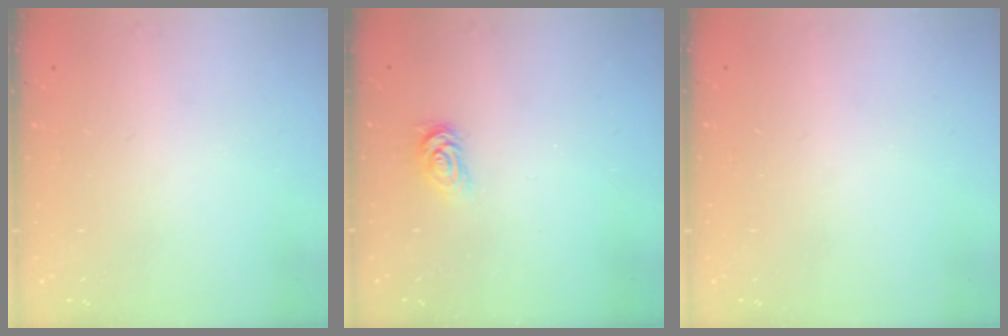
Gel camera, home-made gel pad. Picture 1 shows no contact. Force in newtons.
{"total": 2.6, "press": 2.6, "slide": 0.4}
{"total": 0.0}